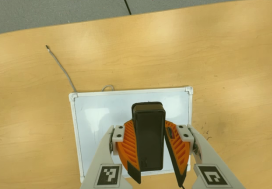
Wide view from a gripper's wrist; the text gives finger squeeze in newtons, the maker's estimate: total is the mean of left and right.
{"total": 8.3, "left": 9.0, "right": 7.6}